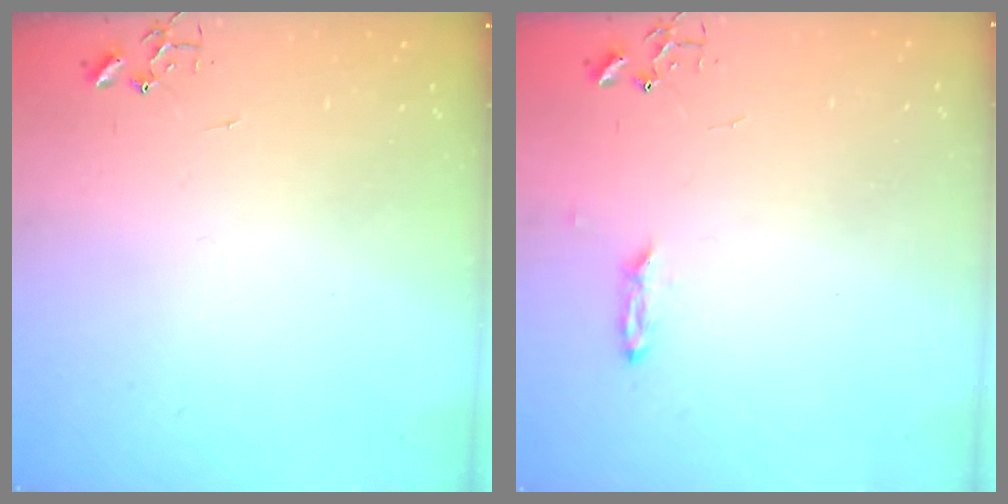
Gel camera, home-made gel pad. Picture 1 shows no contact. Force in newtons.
{"total": 2.3, "press": 2.2, "slide": 0.4}